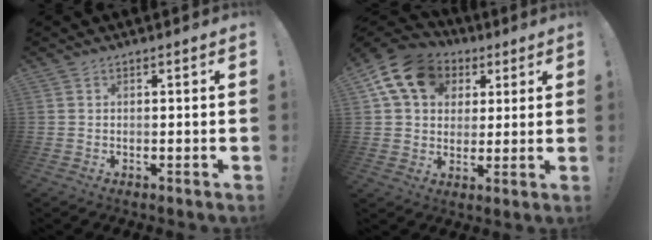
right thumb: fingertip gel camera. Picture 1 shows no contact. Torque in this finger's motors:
{"motor_torque": [0.62, 1.68, 0.56, -0.26, 0.09]}